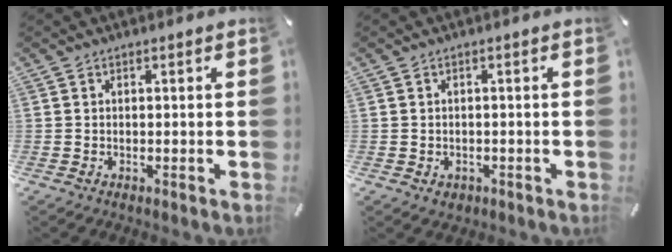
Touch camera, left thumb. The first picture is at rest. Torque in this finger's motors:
{"motor_torque": [0.19, -0.17, -0.06, 0.02, -0.01]}